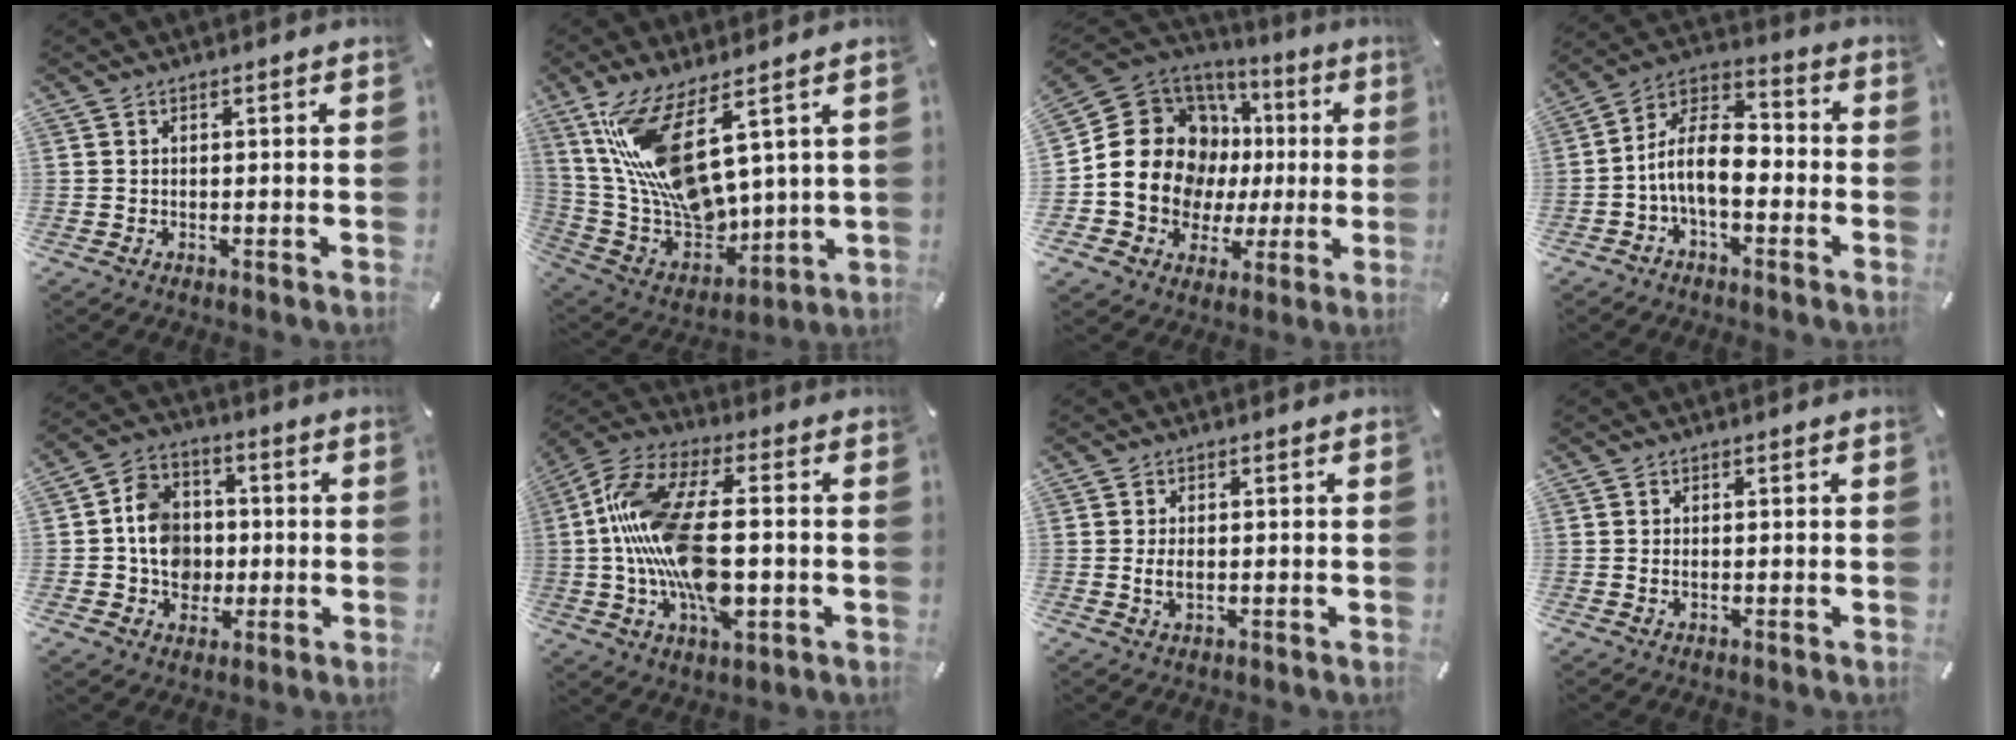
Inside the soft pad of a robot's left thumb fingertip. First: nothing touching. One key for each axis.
{"total": 17.7, "fx": 8.1, "fy": 8.5, "fz": 13.2, "tx": -0.288, "ty": -0.050, "tz": 0.145}
{"total": 17.2, "fx": 2.5, "fy": 15.2, "fz": 7.8, "tx": -0.147, "ty": -0.035, "tz": 0.062}
{"total": 10.9, "fx": -3.3, "fy": 6.0, "fz": 8.4, "tx": -0.177, "ty": 0.004, "tz": -0.063}
{"total": 10.5, "fx": -0.9, "fy": 9.2, "fz": 4.9, "tx": -0.106, "ty": 0.022, "tz": -0.013}
{"total": 20.4, "fx": -1.7, "fy": 10.3, "fz": 17.5, "tx": -0.357, "ty": 0.002, "tz": -0.025}
{"total": 2.9, "fx": -0.2, "fy": 1.6, "fz": 2.4, "tx": -0.054, "ty": 0.000, "tz": -0.006}
{"total": 1.1, "fx": -0.1, "fy": 0.5, "fz": 1.0, "tx": -0.019, "ty": 0.001, "tz": -0.002}